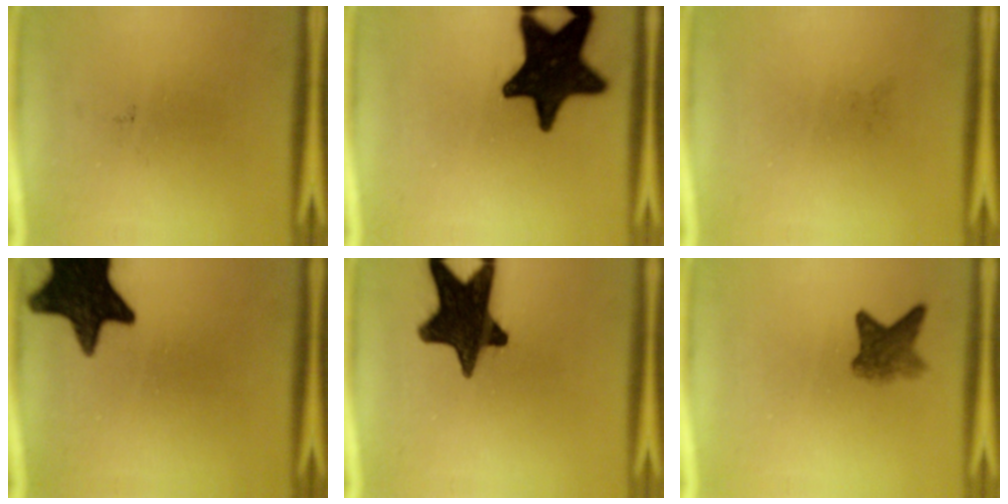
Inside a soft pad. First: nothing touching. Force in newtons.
{"total": 19.9}
{"total": 0.0}
{"total": 17.6}
{"total": 17.2}
{"total": 4.3}